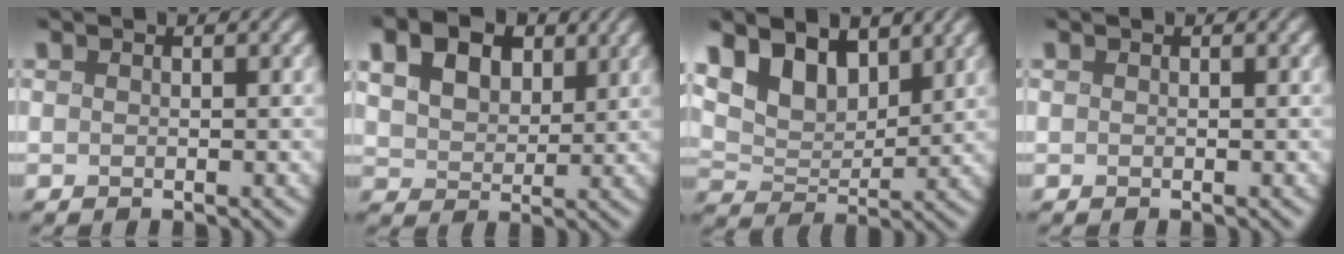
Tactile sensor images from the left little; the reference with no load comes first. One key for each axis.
{"total": 6.1, "fx": 2.9, "fy": 3.9, "fz": 3.7, "tx": -0.083, "ty": 0.015, "tz": 0.036}
{"total": 6.2, "fx": 3.7, "fy": 3.5, "fz": 3.6, "tx": -0.076, "ty": 0.003, "tz": 0.056}
{"total": 0.0}